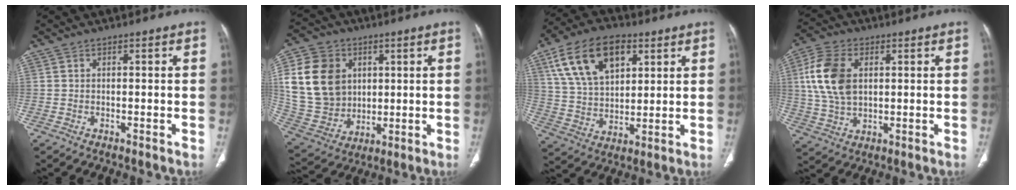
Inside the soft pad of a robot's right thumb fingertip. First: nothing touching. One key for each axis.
{"total": 19.0, "fx": 4.2, "fy": 15.4, "fz": 10.3, "tx": -0.185, "ty": 0.005, "tz": 0.093}
{"total": 16.8, "fx": 7.5, "fy": 9.9, "fz": 11.3, "tx": -0.178, "ty": -0.013, "tz": 0.141}
{"total": 12.3, "fx": 2.6, "fy": 7.8, "fz": 9.1, "tx": -0.184, "ty": 0.003, "tz": 0.050}